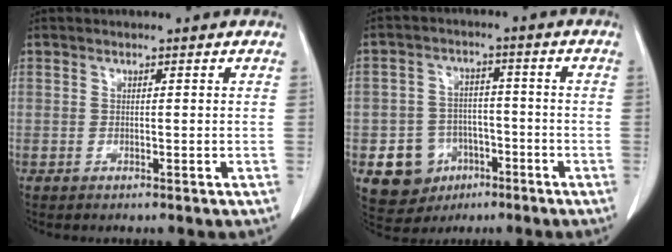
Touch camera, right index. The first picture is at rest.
{"total": 9.5, "force": [-3.9, 8.1, 2.9], "torque": [-0.058, 0.018, -0.049]}